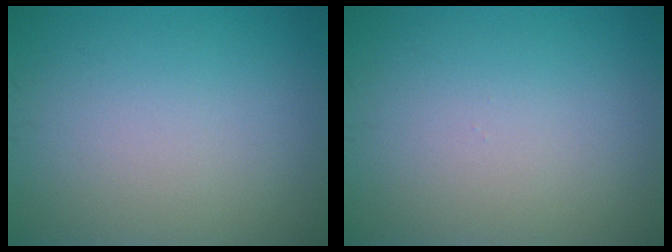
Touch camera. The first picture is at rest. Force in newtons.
{"total": 0.0}